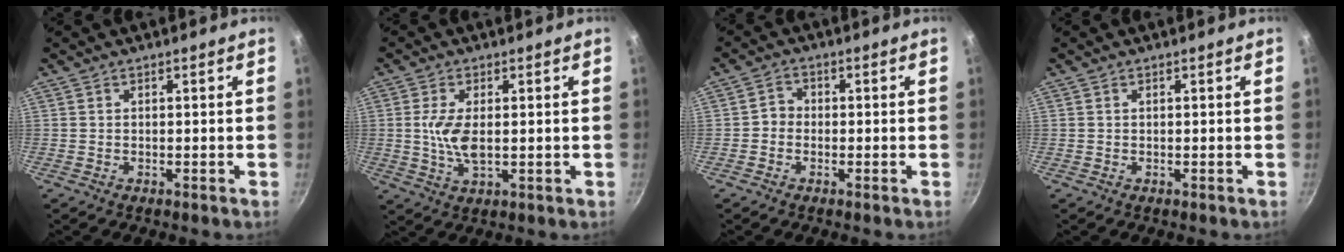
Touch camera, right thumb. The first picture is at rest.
{"total": 6.3, "force": [0.3, 2.9, 5.6], "torque": [-0.115, -0.005, 0.008]}
{"total": 2.5, "force": [-0.8, 2.2, 1.0], "torque": [-0.003, 0.013, -0.022]}
{"total": 0.0}